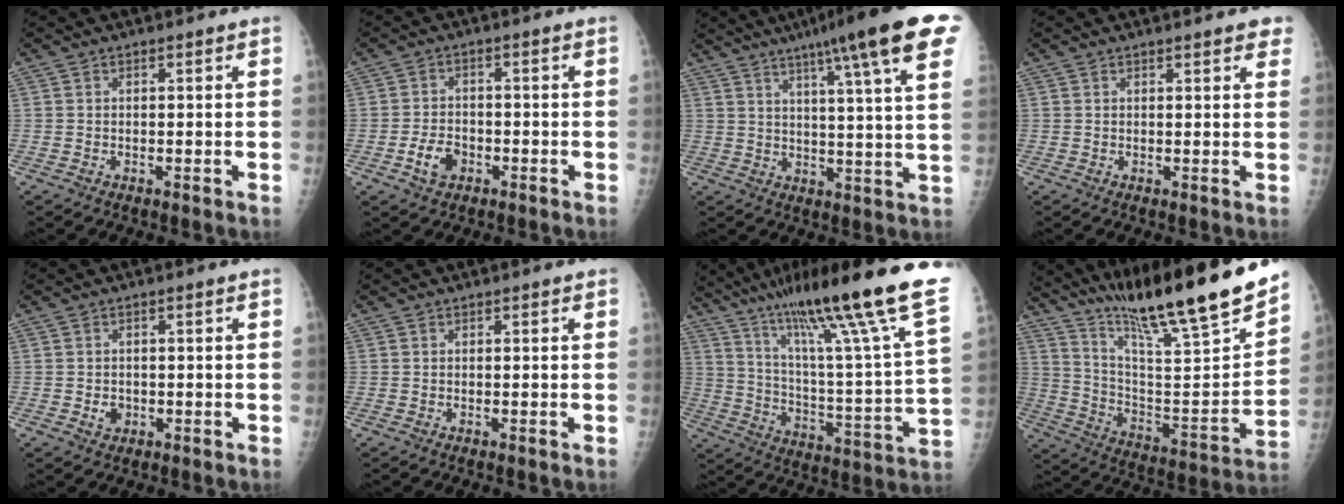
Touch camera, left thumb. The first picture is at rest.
{"total": 4.8, "force": [-2.1, 3.3, 2.7], "torque": [-0.041, 0.016, -0.037]}
{"total": 20.9, "force": [12.3, 1.6, 16.8], "torque": [-0.234, -0.019, 0.155]}
{"total": 3.9, "force": [2.9, 1.1, 2.4], "torque": [-0.011, -0.001, 0.029]}
{"total": 2.1, "force": [-0.5, 1.8, 1.0], "torque": [-0.007, 0.003, -0.003]}
{"total": 0.0}
{"total": 32.3, "force": [20.6, 3.4, 24.6], "torque": [-0.358, -0.056, 0.322]}
{"total": 27.2, "force": [21.2, 2.7, 16.8], "torque": [-0.253, -0.101, 0.343]}